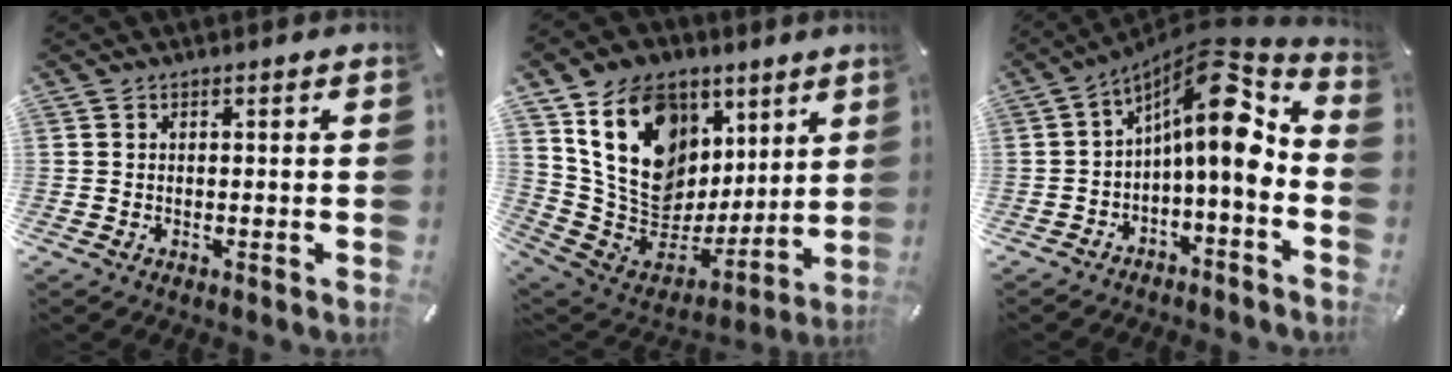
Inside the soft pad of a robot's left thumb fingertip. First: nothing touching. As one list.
[{"total": 19.9, "force": [8.1, 15.5, 9.5], "torque": [-0.150, -0.041, 0.165]}, {"total": 14.1, "force": [3.6, 5.4, 12.5], "torque": [-0.189, -0.029, 0.052]}]